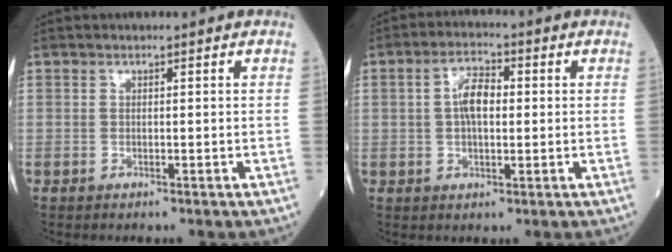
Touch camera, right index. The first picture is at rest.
{"total": 5.2, "force": [0.5, 2.2, 4.7], "torque": [-0.093, 0.011, 0.006]}